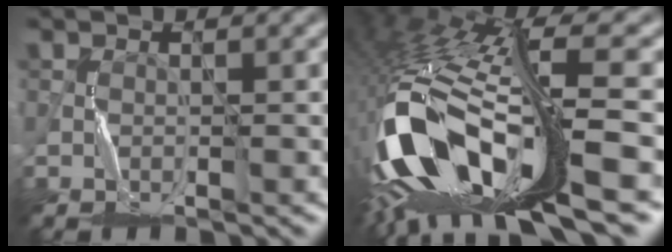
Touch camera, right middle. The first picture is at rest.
{"total": 17.1, "force": [-6.4, 5.8, 14.7], "torque": [-0.307, -0.017, -0.095]}